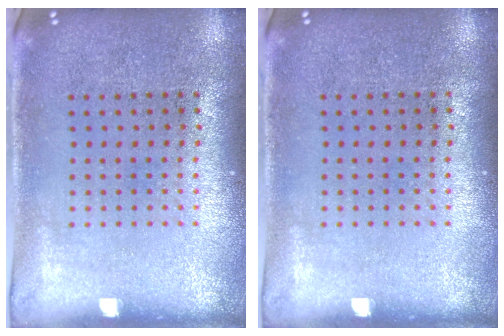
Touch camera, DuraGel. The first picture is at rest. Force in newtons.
{"total": 0.0}